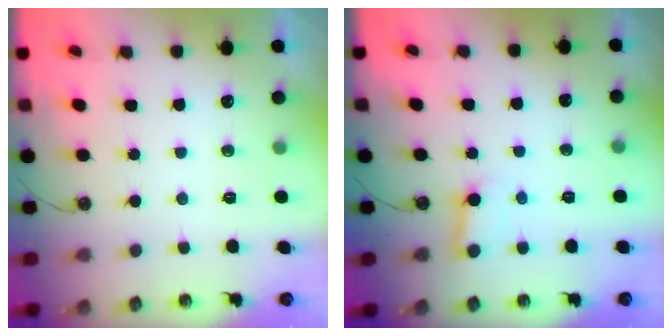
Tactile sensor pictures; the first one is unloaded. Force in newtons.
{"total": 3.8, "press": 3.8, "slide": 0.2}